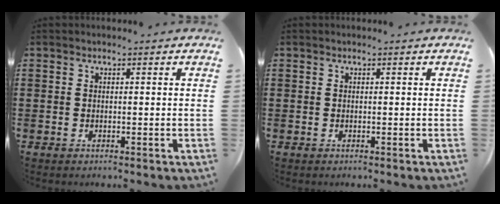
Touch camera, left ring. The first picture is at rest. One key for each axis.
{"total": 0.0}